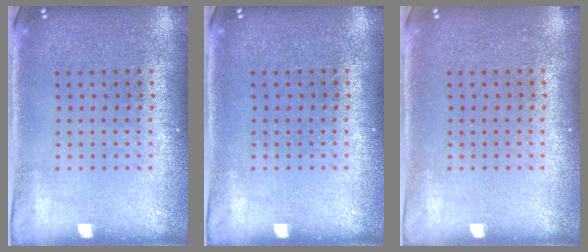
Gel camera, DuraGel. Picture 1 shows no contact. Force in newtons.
{"total": 0.0}
{"total": 0.0}